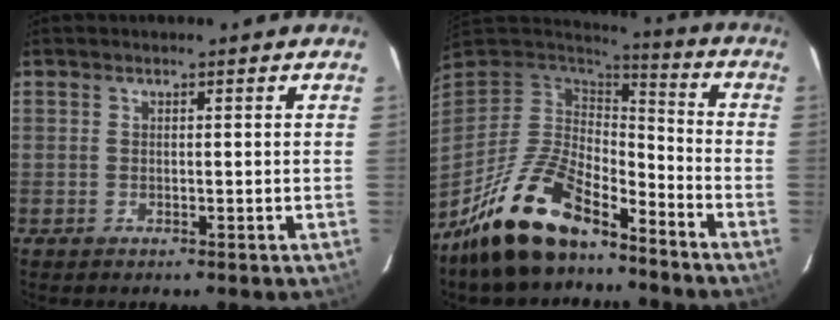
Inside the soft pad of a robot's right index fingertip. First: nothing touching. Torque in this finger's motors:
{"motor_torque": [1.10, -1.04, 0.91, 0.21]}